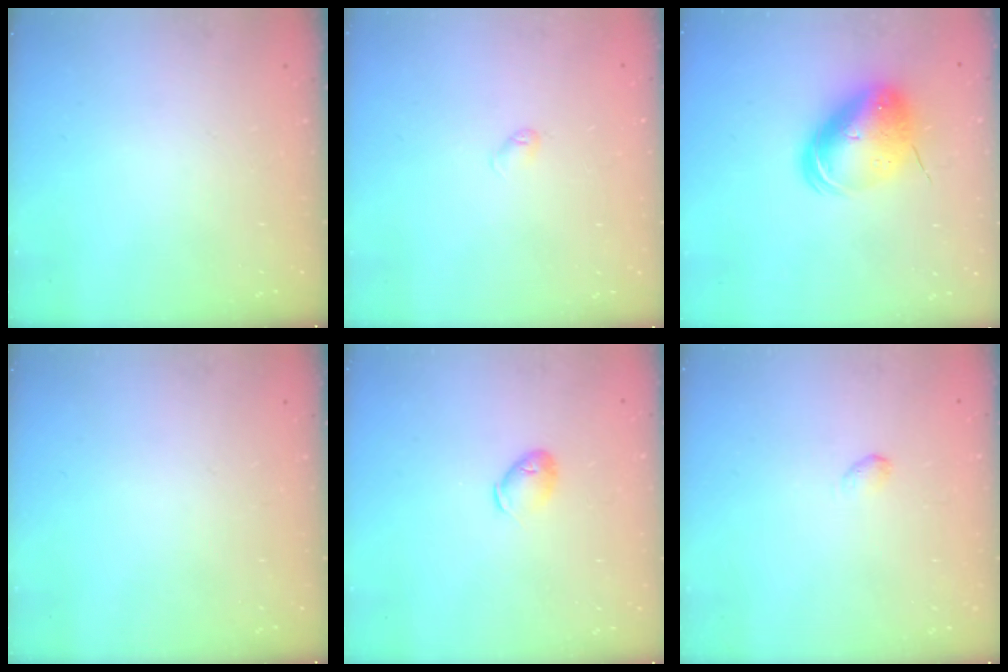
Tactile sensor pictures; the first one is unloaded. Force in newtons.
{"total": 2.9, "press": 2.8, "slide": 0.5}
{"total": 10.9, "press": 10.7, "slide": 2.0}
{"total": 0.0}
{"total": 6.5, "press": 6.3, "slide": 1.5}
{"total": 2.8, "press": 2.7, "slide": 0.5}